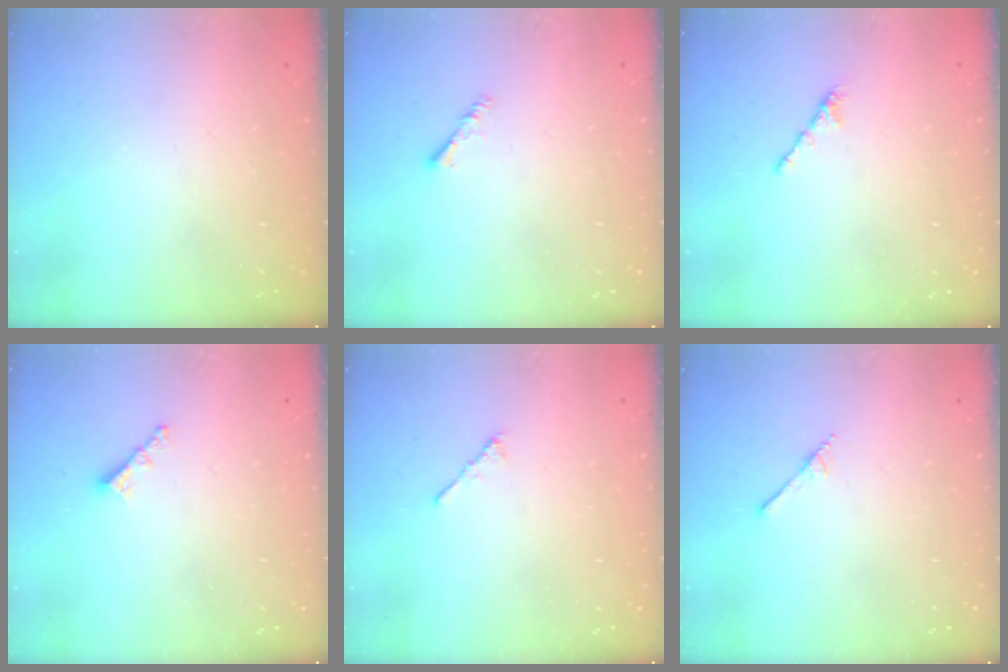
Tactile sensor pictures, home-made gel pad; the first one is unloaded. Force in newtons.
{"total": 1.9, "press": 1.9, "slide": 0.4}
{"total": 2.1, "press": 2.0, "slide": 0.7}
{"total": 3.1, "press": 3.1, "slide": 0.3}
{"total": 2.3, "press": 2.2, "slide": 0.6}
{"total": 1.7, "press": 1.7, "slide": 0.1}